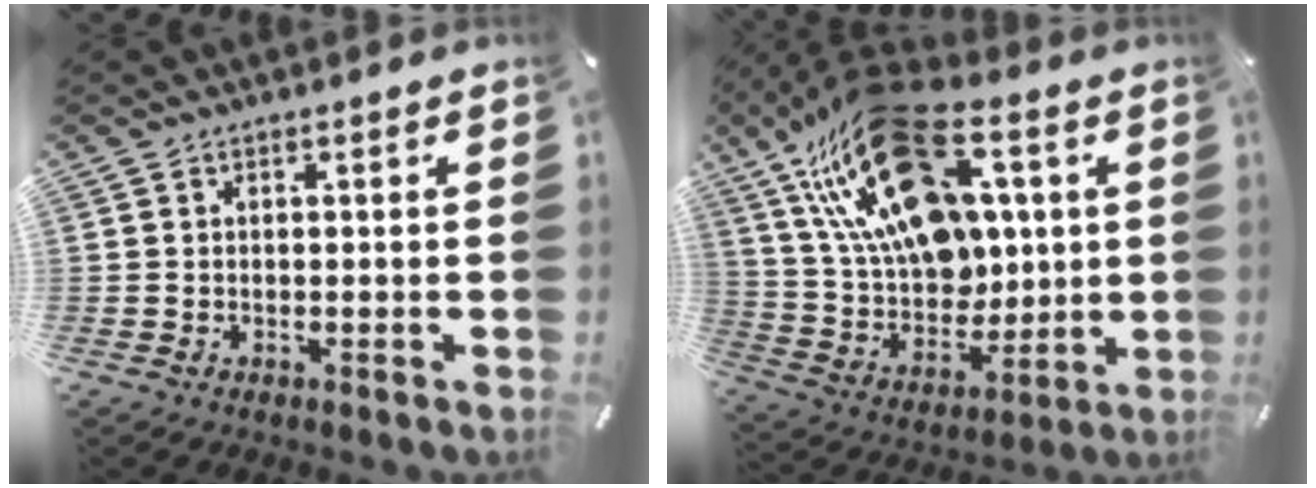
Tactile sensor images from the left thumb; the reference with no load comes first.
{"total": 26.5, "force": [11.4, 16.5, 17.3], "torque": [-0.341, -0.062, 0.199]}